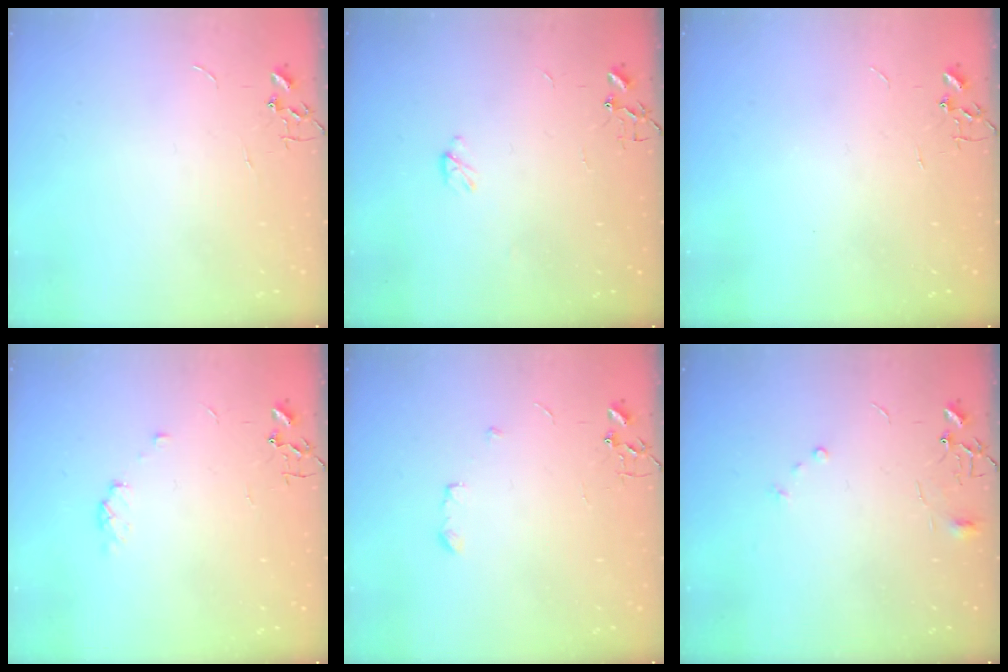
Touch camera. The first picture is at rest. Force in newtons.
{"total": 3.0, "press": 3.0, "slide": 0.5}
{"total": 0.0}
{"total": 4.1, "press": 4.0, "slide": 0.6}
{"total": 4.7, "press": 4.7, "slide": 0.7}
{"total": 6.3, "press": 6.3, "slide": 0.6}